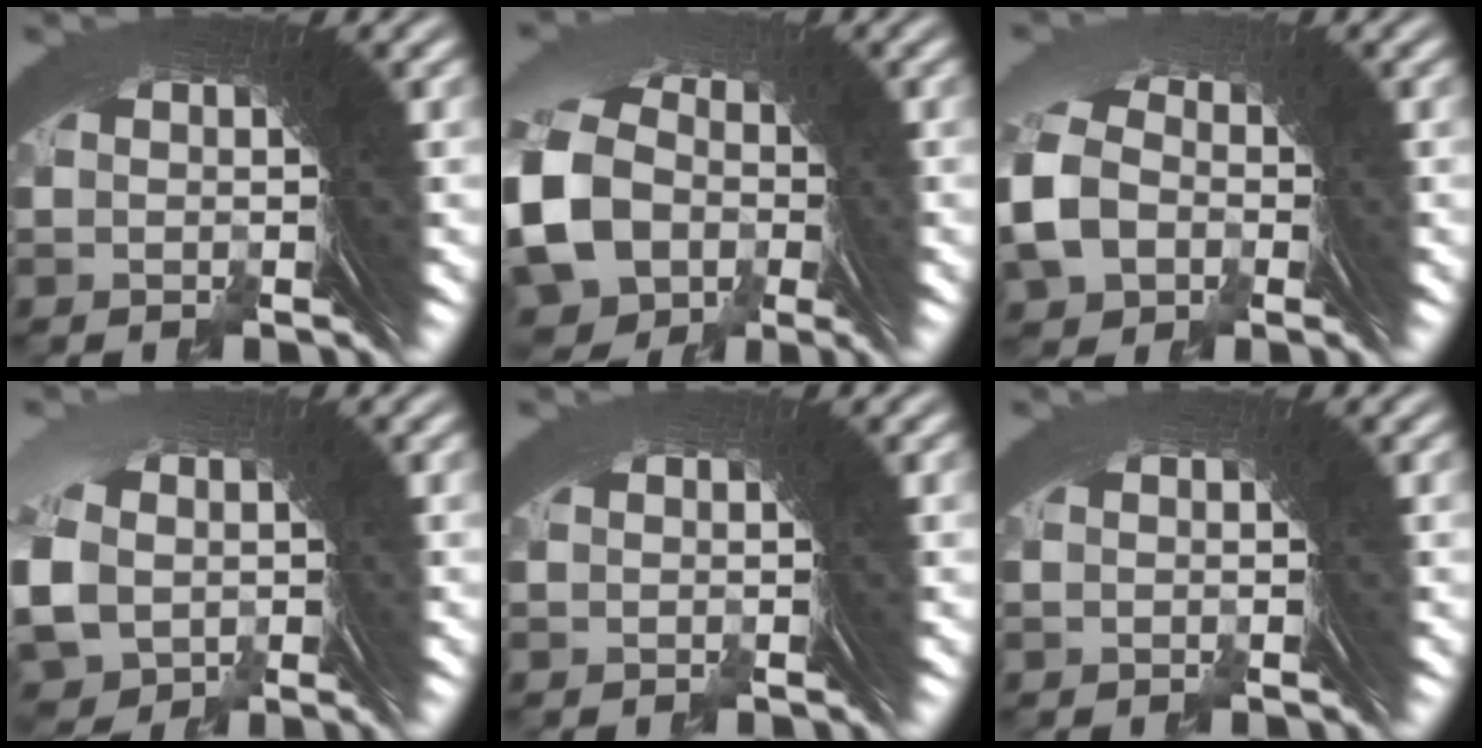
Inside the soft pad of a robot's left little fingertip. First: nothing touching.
{"total": 10.0, "force": [-2.8, 8.2, 5.0], "torque": [-0.145, -0.054, -0.023]}
{"total": 3.9, "force": [-0.7, 3.6, 1.3], "torque": [-0.045, -0.005, -0.010]}
{"total": 6.5, "force": [-2.1, 5.9, 1.7], "torque": [-0.058, -0.021, -0.030]}
{"total": 0.8, "force": [-0.4, -0.5, -0.5], "torque": [0.013, 0.004, -0.007]}
{"total": 1.2, "force": [-0.6, -0.4, -0.9], "torque": [0.019, 0.000, -0.009]}